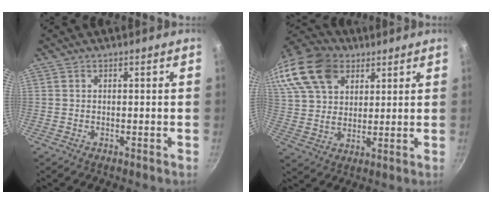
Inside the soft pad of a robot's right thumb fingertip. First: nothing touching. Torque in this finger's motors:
{"motor_torque": [-0.11, 1.08, 0.28, -0.21, 0.11]}